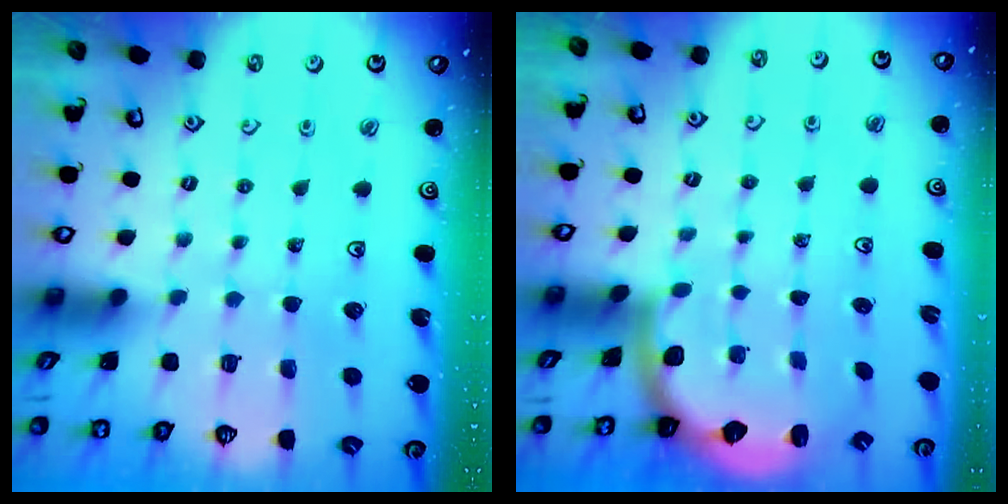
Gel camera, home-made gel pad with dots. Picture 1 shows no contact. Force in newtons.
{"total": 2.2, "press": 2.1, "slide": 0.8}